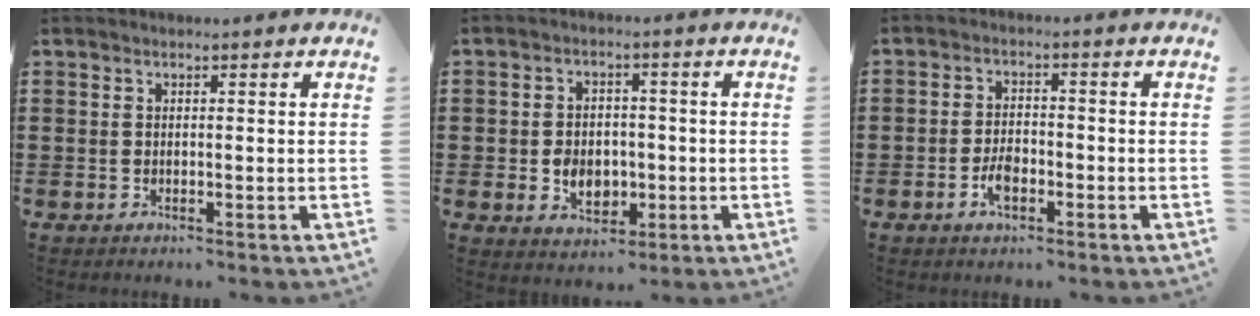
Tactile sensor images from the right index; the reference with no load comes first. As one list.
[{"total": 5.2, "force": [-0.8, 4.0, 3.2], "torque": [-0.048, 0.003, -0.018]}, {"total": 3.6, "force": [-1.6, 1.8, 2.7], "torque": [-0.063, -0.001, -0.033]}]